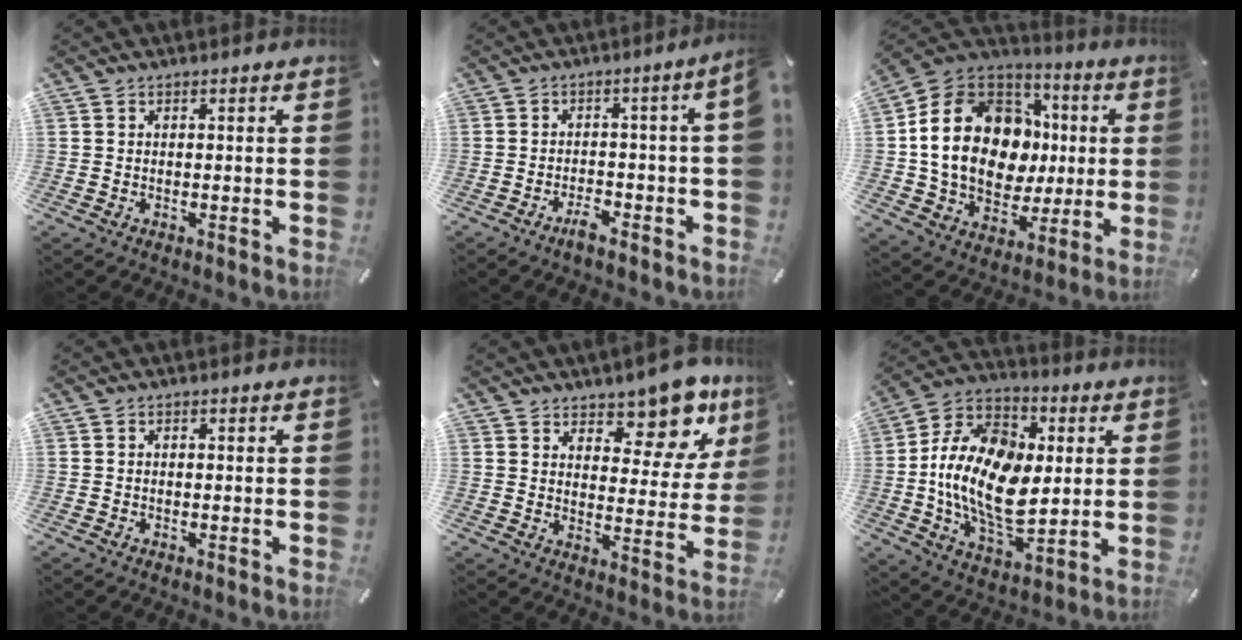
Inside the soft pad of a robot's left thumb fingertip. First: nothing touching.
{"total": 4.7, "force": [-2.5, 0.3, 4.0], "torque": [-0.070, 0.004, -0.046]}
{"total": 20.5, "force": [1.6, 16.4, 12.3], "torque": [-0.235, -0.005, 0.036]}
{"total": 0.6, "force": [-0.1, 0.5, 0.4], "torque": [-0.007, 0.002, -0.003]}
{"total": 12.3, "force": [9.4, 5.8, 5.6], "torque": [-0.058, -0.083, 0.161]}
{"total": 19.2, "force": [-0.5, 13.0, 14.1], "torque": [-0.299, 0.002, -0.010]}